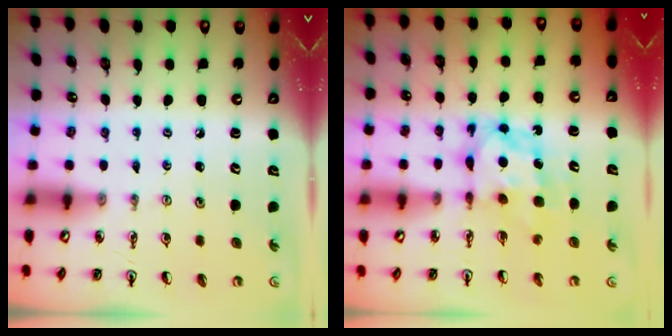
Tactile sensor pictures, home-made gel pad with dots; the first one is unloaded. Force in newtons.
{"total": 7.1, "press": 7.0, "slide": 0.5}